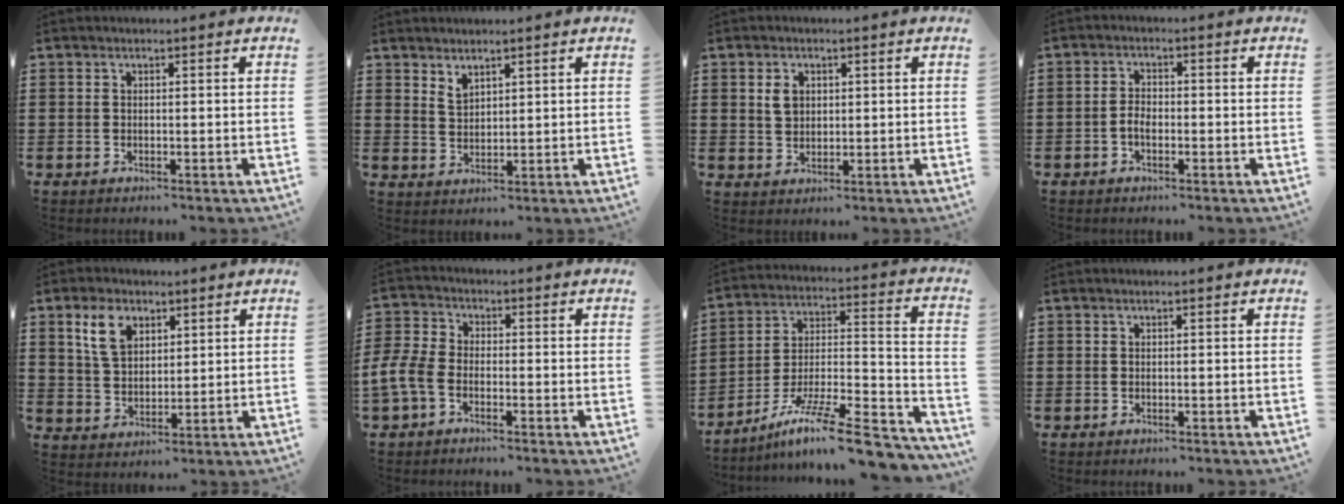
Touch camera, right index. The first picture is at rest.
{"total": 2.3, "force": [1.9, 1.1, 0.6], "torque": [-0.016, 0.004, 0.037]}
{"total": 2.8, "force": [0.9, 2.0, 1.7], "torque": [-0.042, 0.009, 0.015]}
{"total": 2.2, "force": [-0.9, 1.2, 1.6], "torque": [-0.040, 0.001, -0.021]}
{"total": 6.8, "force": [3.6, 4.3, 3.9], "torque": [-0.085, 0.013, 0.065]}
{"total": 4.7, "force": [-2.7, 2.5, 2.9], "torque": [-0.087, -0.002, -0.060]}
{"total": 13.1, "force": [-10.0, 1.6, 8.4], "torque": [-0.125, 0.024, -0.180]}
{"total": 0.0}